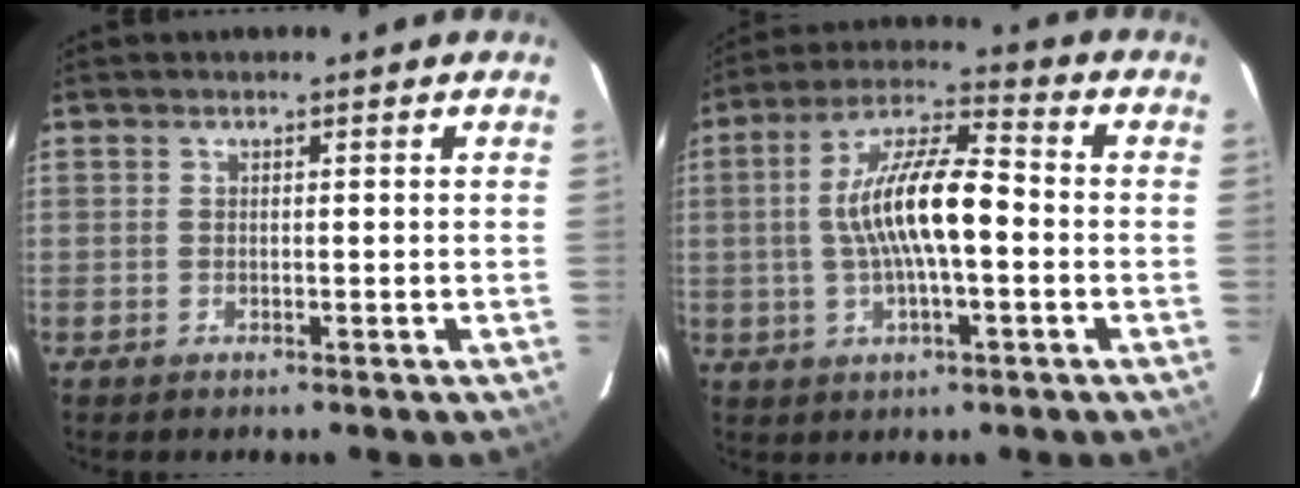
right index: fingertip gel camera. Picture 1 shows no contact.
{"total": 13.1, "force": [-1.0, 3.6, 12.5], "torque": [-0.234, 0.015, -0.021]}